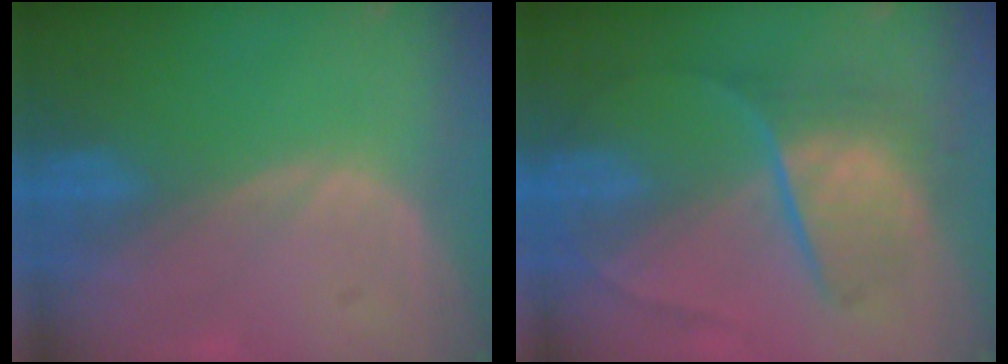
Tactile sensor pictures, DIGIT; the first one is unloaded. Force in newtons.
{"total": 7.5, "press": 7.2, "slide": 2.1}